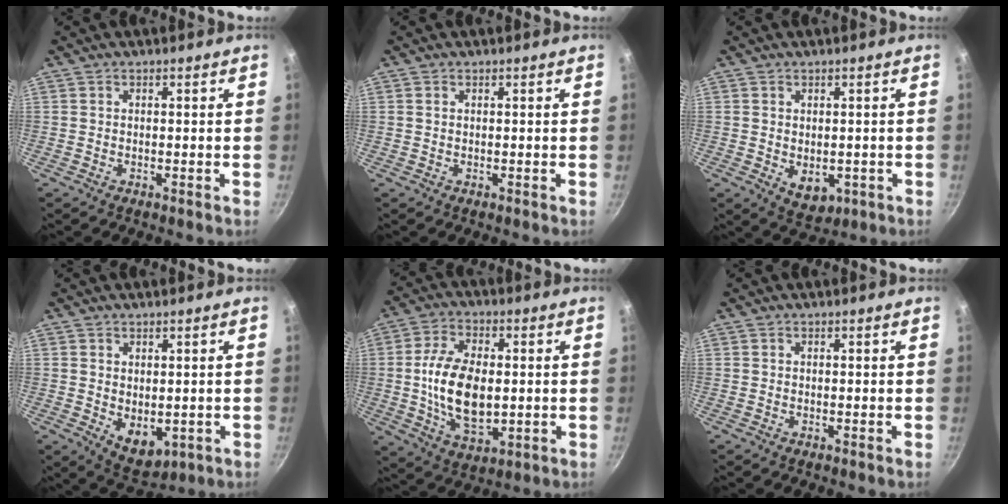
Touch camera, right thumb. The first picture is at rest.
{"total": 0.0}
{"total": 5.4, "force": [-0.7, 3.8, 3.7], "torque": [-0.041, -0.005, 0.004]}
{"total": 6.3, "force": [0.0, 4.3, 4.6], "torque": [-0.050, -0.014, 0.017]}
{"total": 14.3, "force": [-0.2, 8.2, 11.8], "torque": [-0.207, 0.002, -0.001]}
{"total": 0.0}